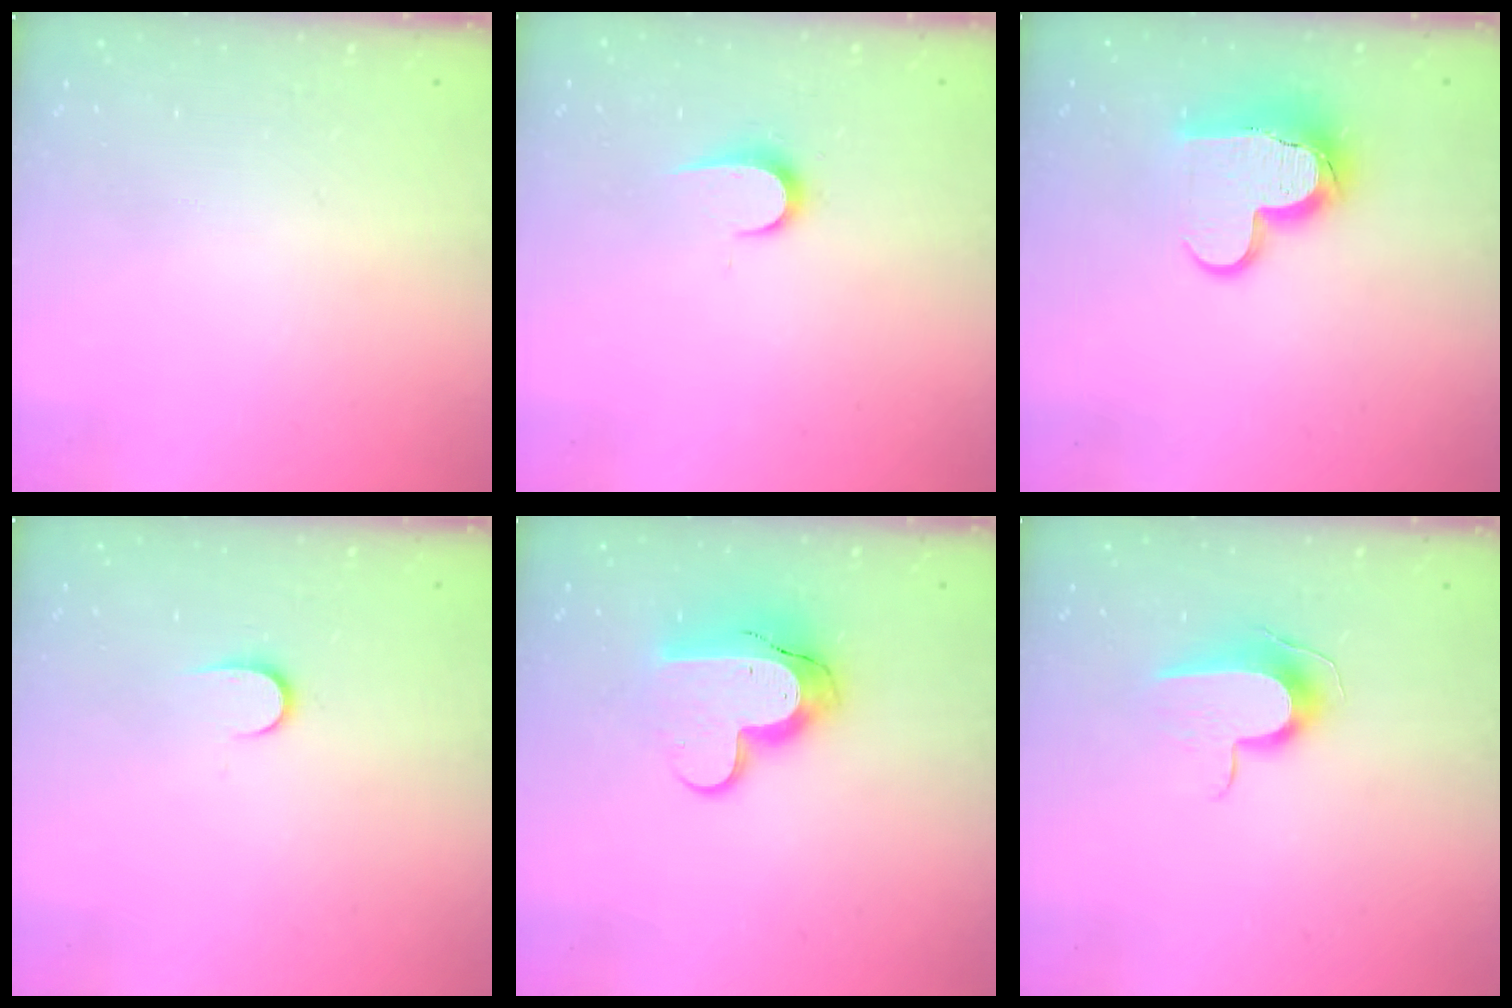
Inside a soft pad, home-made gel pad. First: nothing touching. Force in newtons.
{"total": 6.2, "press": 6.1, "slide": 0.6}
{"total": 12.1, "press": 12.0, "slide": 1.3}
{"total": 6.4, "press": 6.4, "slide": 0.6}
{"total": 12.2, "press": 12.1, "slide": 0.8}
{"total": 9.4, "press": 9.4, "slide": 0.5}